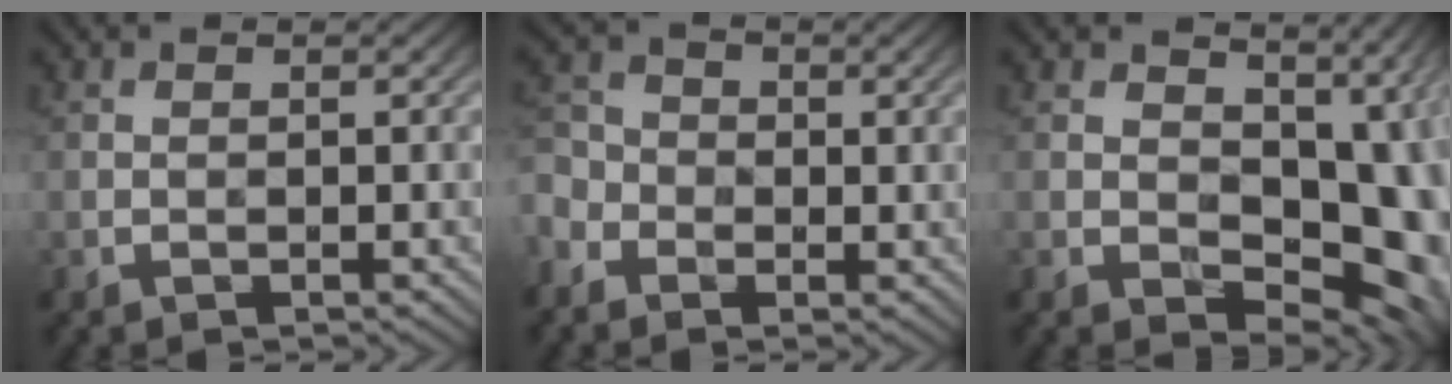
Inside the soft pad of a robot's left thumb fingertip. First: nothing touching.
{"total": 4.5, "force": [-2.0, 3.5, 2.1], "torque": [-0.070, -0.006, -0.049]}
{"total": 13.9, "force": [0.7, 9.1, 10.5], "torque": [-0.105, -0.017, 0.028]}